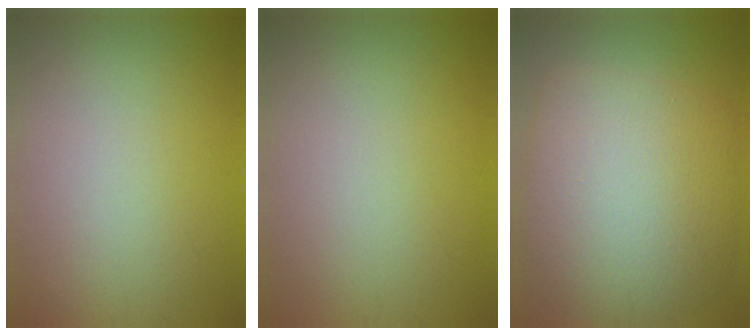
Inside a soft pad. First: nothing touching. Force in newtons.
{"total": 0.0}
{"total": 11.6, "press": 11.6, "slide": 0.3}